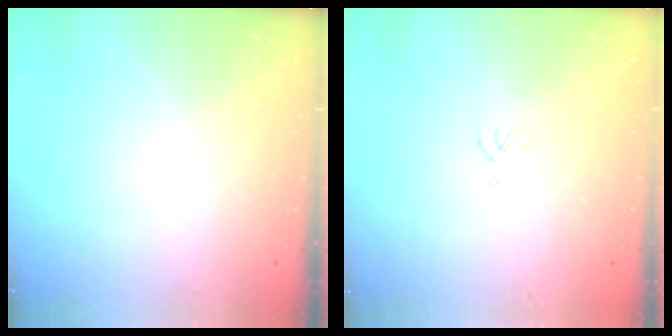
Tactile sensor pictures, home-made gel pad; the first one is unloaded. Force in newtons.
{"total": 0.5, "press": 0.4, "slide": 0.3}